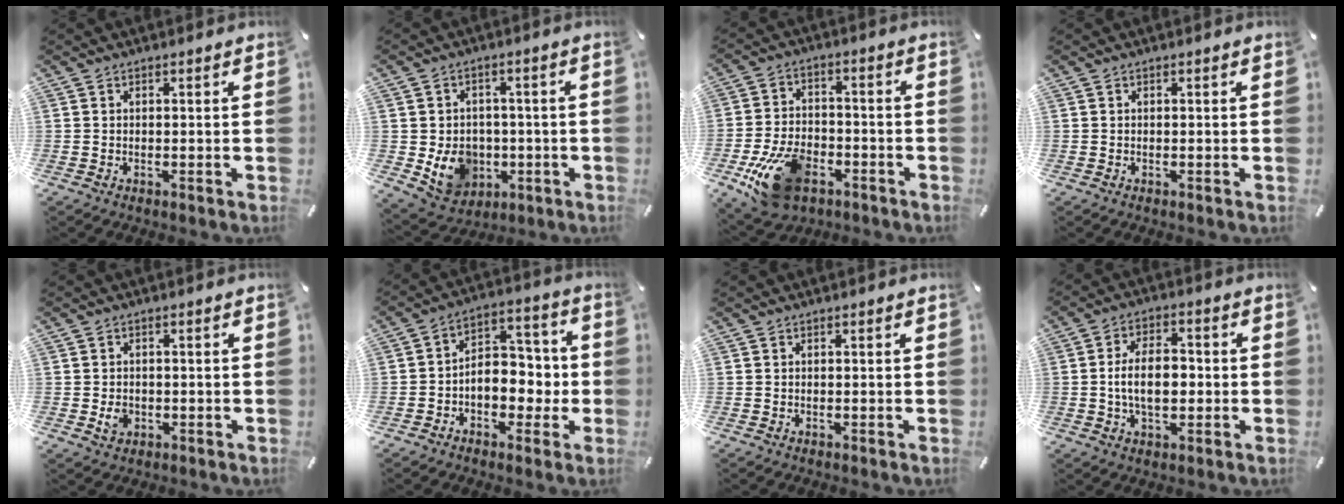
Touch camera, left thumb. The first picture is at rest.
{"total": 9.9, "force": [-2.1, 8.7, 4.4], "torque": [-0.088, 0.007, -0.032]}
{"total": 14.8, "force": [-7.0, 9.1, 9.4], "torque": [-0.165, 0.033, -0.118]}
{"total": 0.0}
{"total": 2.8, "force": [-0.5, 2.3, 1.5], "torque": [-0.018, 0.001, -0.010]}
{"total": 8.5, "force": [-2.2, 7.2, 4.0], "torque": [-0.047, 0.014, -0.036]}
{"total": 0.0}
{"total": 9.4, "force": [-0.7, 5.8, 7.3], "torque": [-0.134, 0.007, -0.017]}